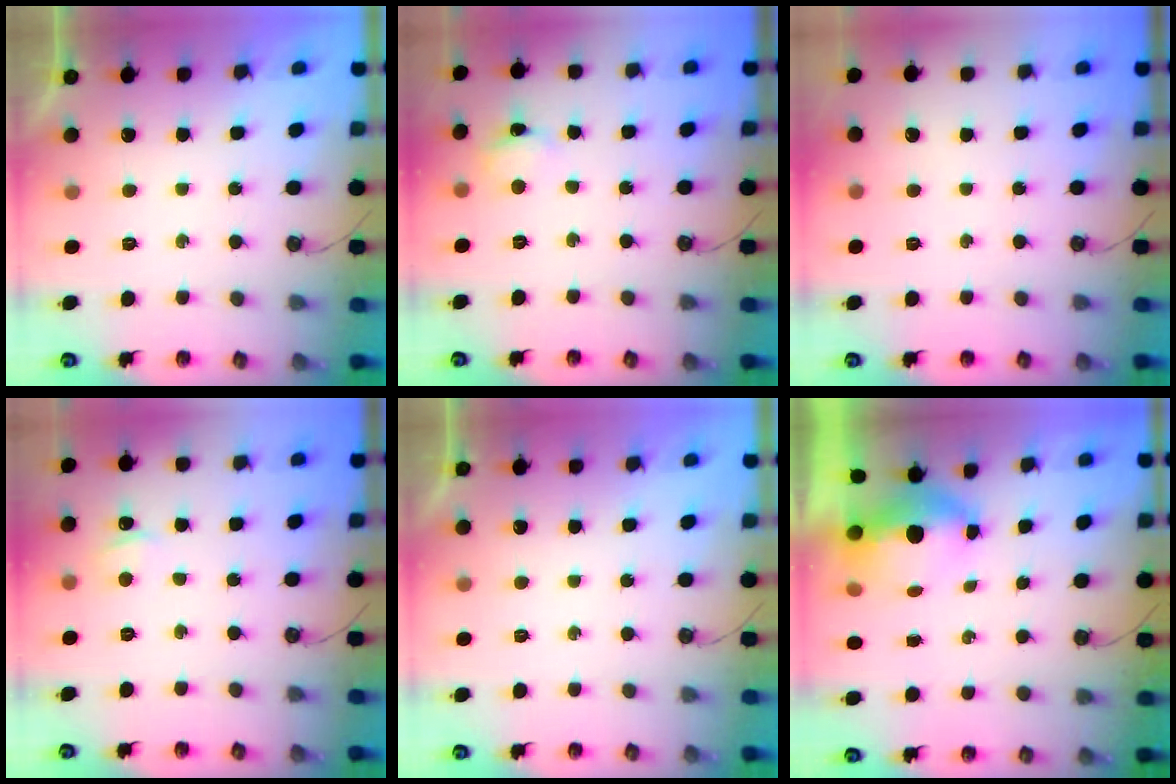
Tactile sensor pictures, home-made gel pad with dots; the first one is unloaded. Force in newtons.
{"total": 2.9, "press": 2.9, "slide": 0.2}
{"total": 0.0}
{"total": 2.3, "press": 2.2, "slide": 0.3}
{"total": 0.0}
{"total": 5.7, "press": 5.3, "slide": 2.1}